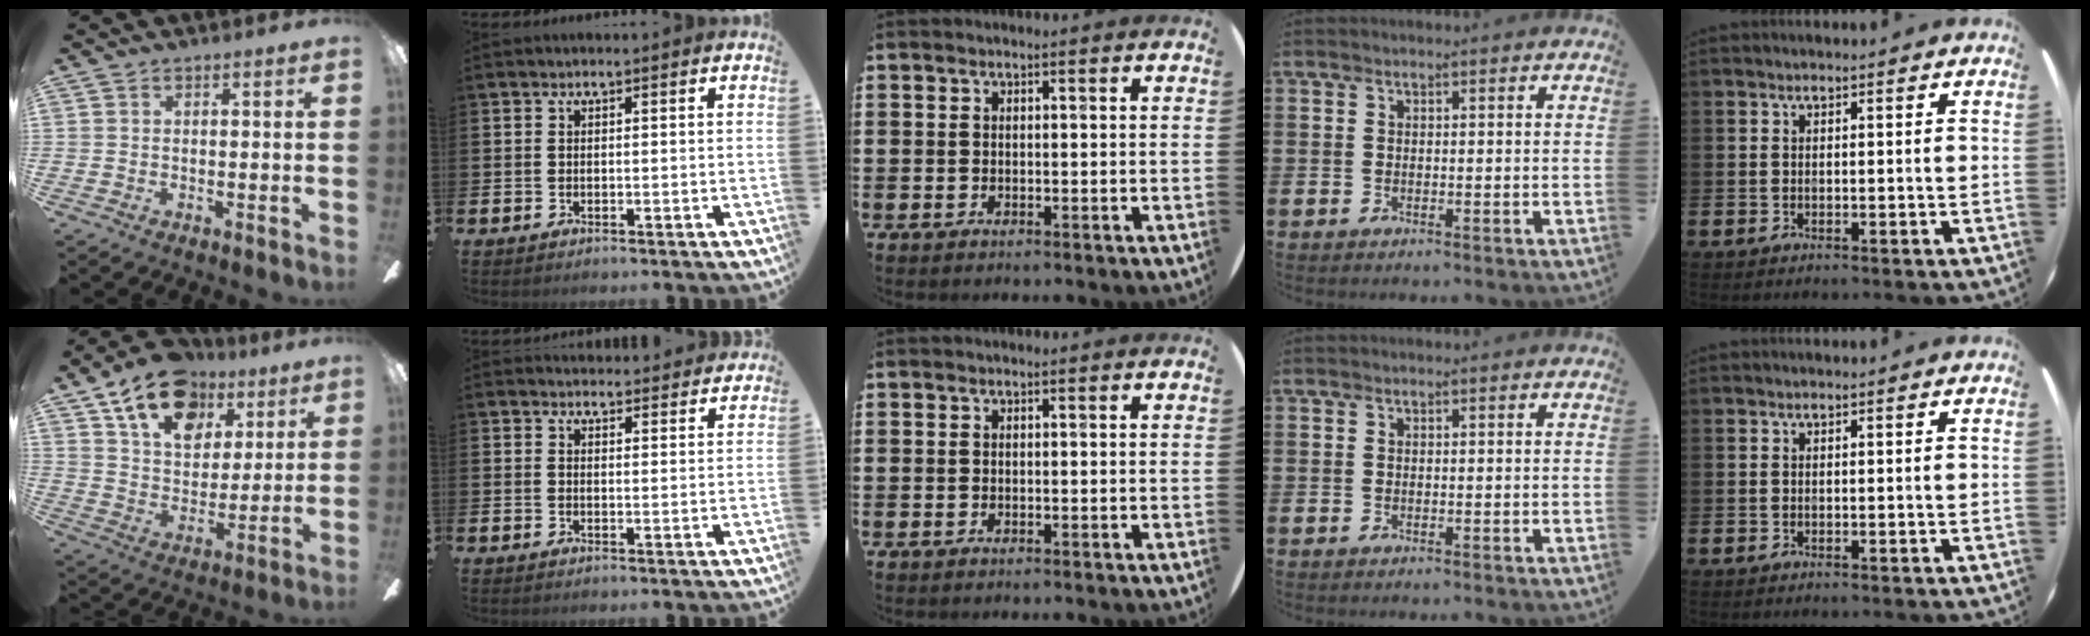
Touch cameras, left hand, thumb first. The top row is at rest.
{"thumb": {"total": 17.4, "force": [10.3, 11.0, 8.6], "torque": [-0.137, -0.046, 0.186]}, "index": {"total": 3.6, "force": [3.5, 0.5, -0.1], "torque": [0.007, -0.025, 0.062]}}